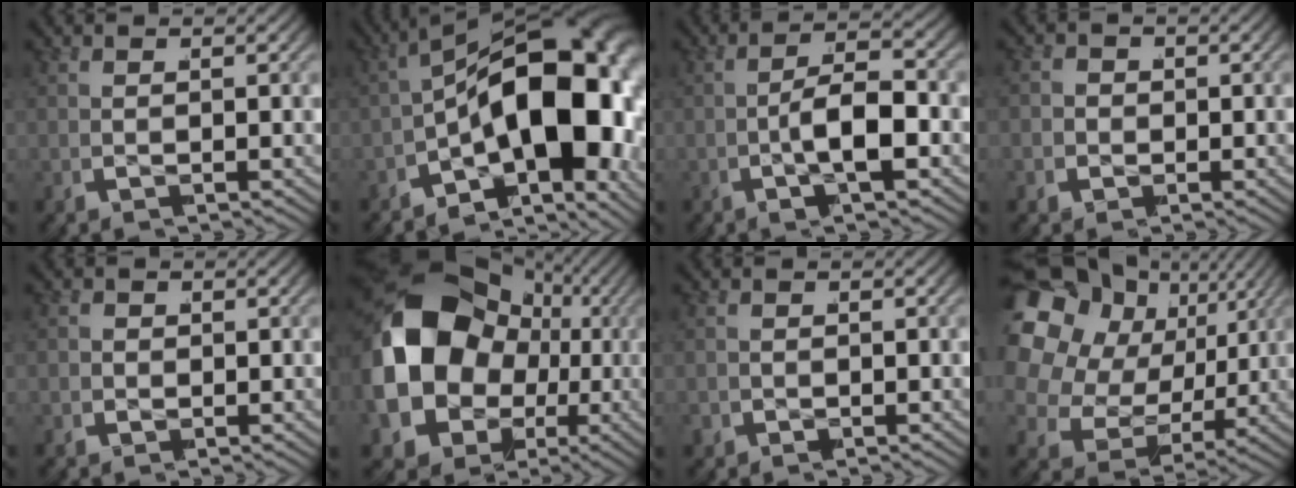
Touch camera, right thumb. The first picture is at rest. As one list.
[{"total": 20.6, "force": [-3.3, 11.3, 16.9], "torque": [-0.248, -0.046, -0.034]}, {"total": 5.9, "force": [-1.4, 2.5, 5.2], "torque": [-0.100, -0.001, -0.027]}, {"total": 2.4, "force": [-0.3, 2.2, 0.8], "torque": [-0.011, -0.003, -0.008]}, {"total": 1.2, "force": [-0.3, 1.2, 0.3], "torque": [-0.005, -0.001, -0.007]}, {"total": 23.1, "force": [-1.3, 17.7, 14.9], "torque": [-0.326, -0.039, -0.009]}, {"total": 1.3, "force": [-0.7, 1.1, 0.2], "torque": [-0.003, -0.001, -0.012]}, {"total": 15.8, "force": [2.2, 12.1, 10.0], "torque": [-0.217, -0.001, 0.028]}]